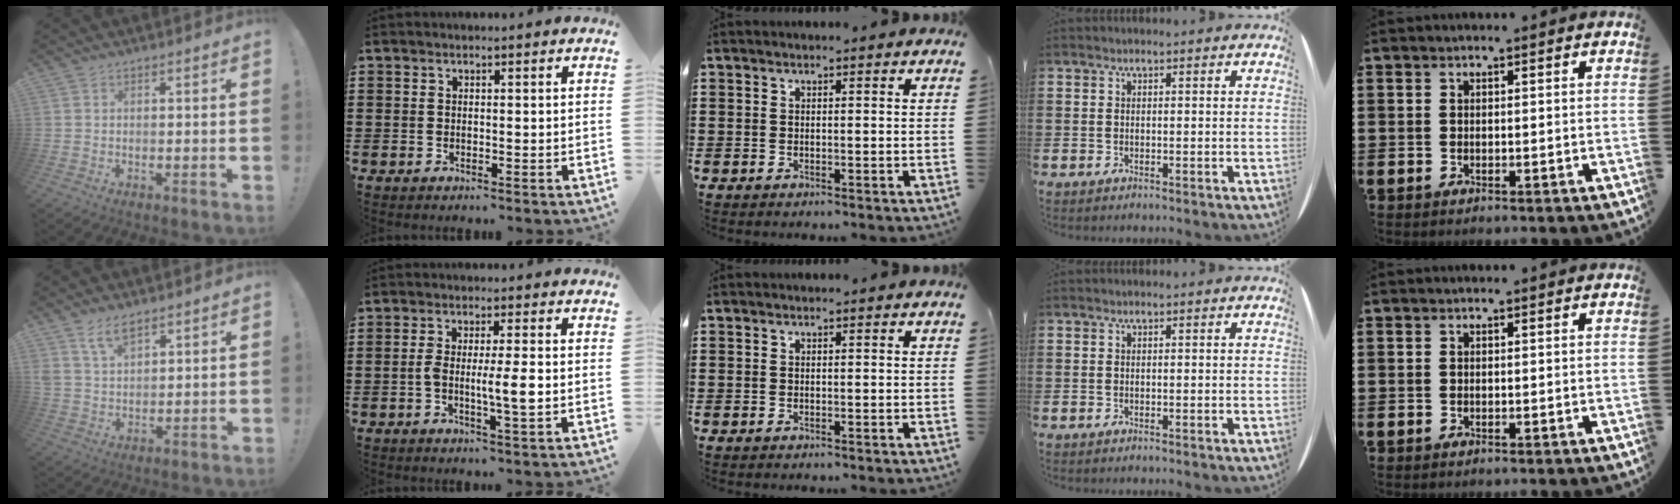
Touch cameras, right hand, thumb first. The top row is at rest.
{"thumb": {"total": 6.5, "force": [4.7, 2.7, 3.6], "torque": [-0.071, -0.016, 0.088]}, "index": {"total": 5.6, "force": [-0.8, 0.6, 5.5], "torque": [-0.105, -0.004, -0.022]}}